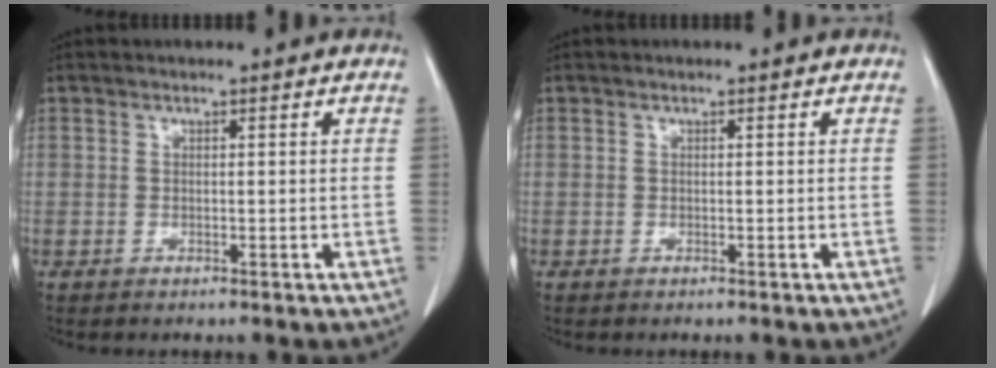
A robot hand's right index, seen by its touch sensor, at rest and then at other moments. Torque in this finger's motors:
{"motor_torque": [0.00, 0.00, 0.00, 0.00]}